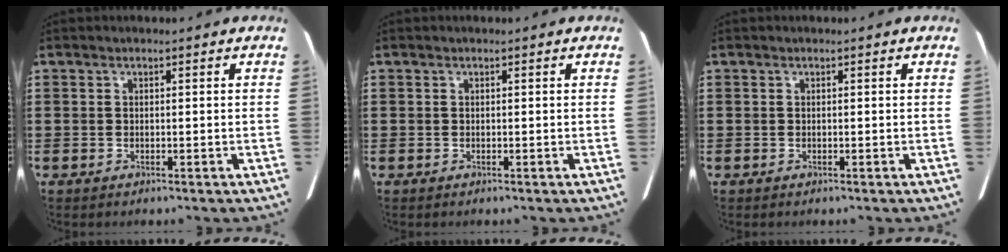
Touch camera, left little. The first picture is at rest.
{"total": 0.0}
{"total": 0.0}